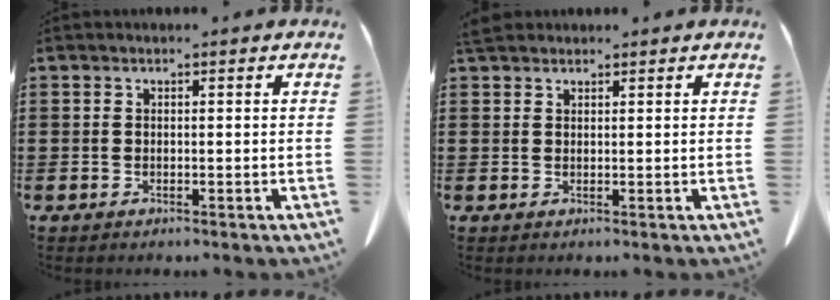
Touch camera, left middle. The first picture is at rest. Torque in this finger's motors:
{"motor_torque": [1.19, 0.95, 0.03, 0.06]}